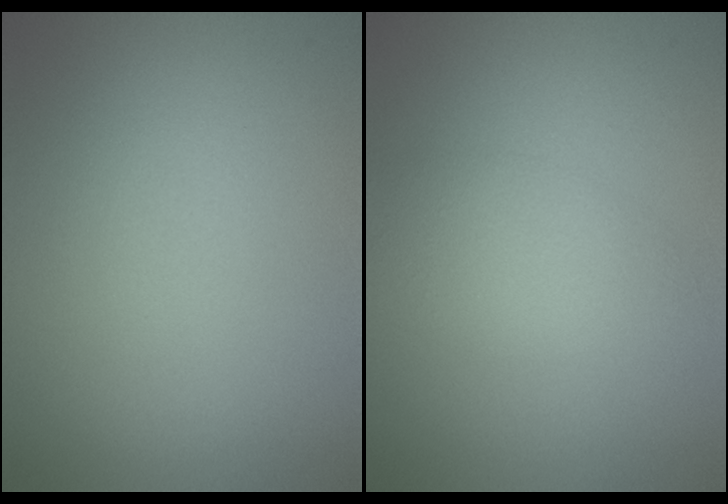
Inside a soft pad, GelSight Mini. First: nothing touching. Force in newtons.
{"total": 2.8, "press": 2.8, "slide": 0.1}